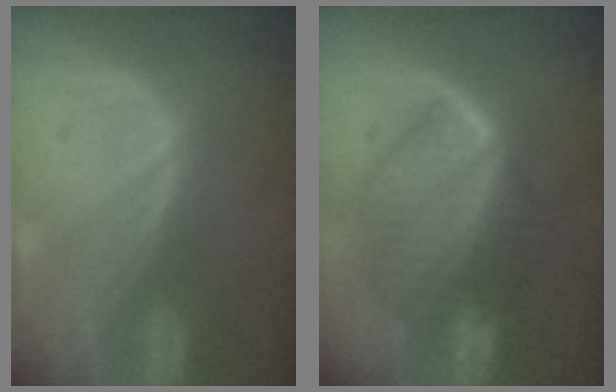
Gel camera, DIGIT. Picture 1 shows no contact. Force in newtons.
{"total": 9.1, "press": 9.1, "slide": 0.5}